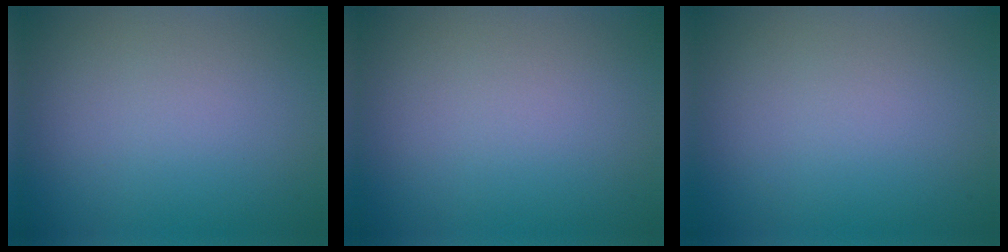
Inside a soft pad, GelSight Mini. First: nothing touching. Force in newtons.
{"total": 0.0}
{"total": 0.0}